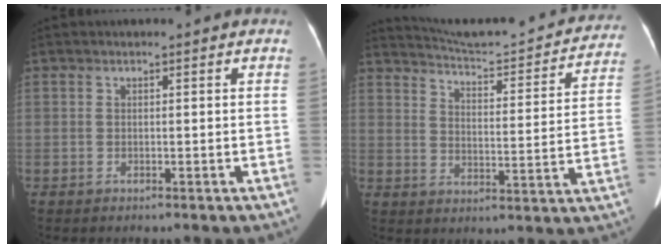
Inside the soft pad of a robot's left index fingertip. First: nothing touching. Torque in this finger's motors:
{"motor_torque": [0.02, -0.42, -0.18, -0.03]}